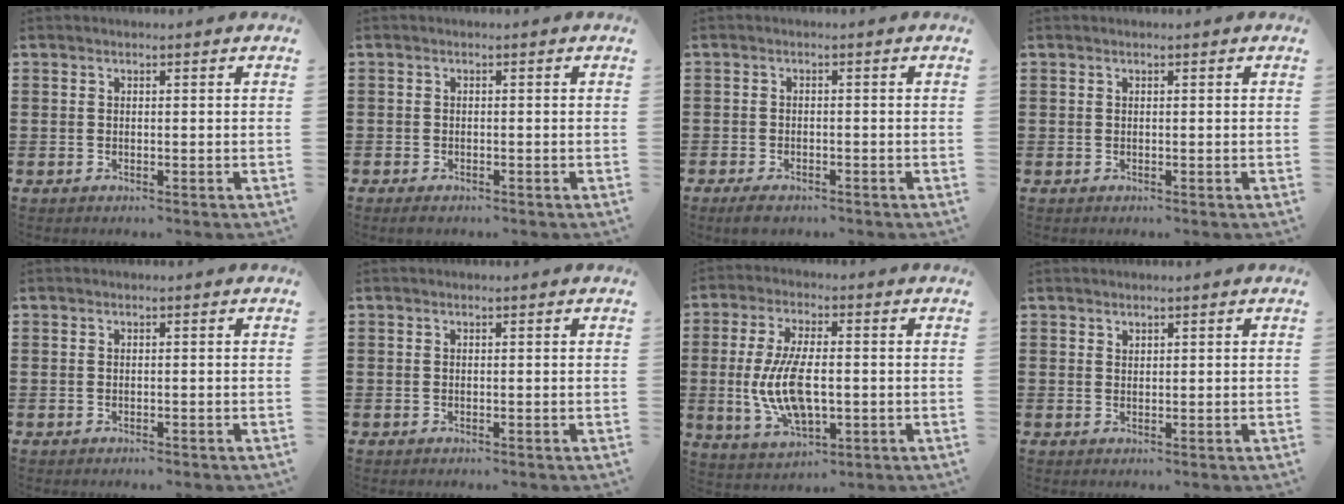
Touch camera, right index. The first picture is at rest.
{"total": 0.9, "force": [-0.9, 0.3, 0.2], "torque": [-0.005, -0.002, -0.017]}
{"total": 1.9, "force": [-1.7, 0.7, 0.6], "torque": [-0.021, 0.000, -0.036]}
{"total": 0.0}
{"total": 0.0}
{"total": 0.0}
{"total": 9.8, "force": [-1.0, 4.5, 8.6], "torque": [-0.198, -0.008, -0.023]}
{"total": 0.9, "force": [0.8, 0.4, -0.1], "torque": [0.000, 0.001, 0.015]}